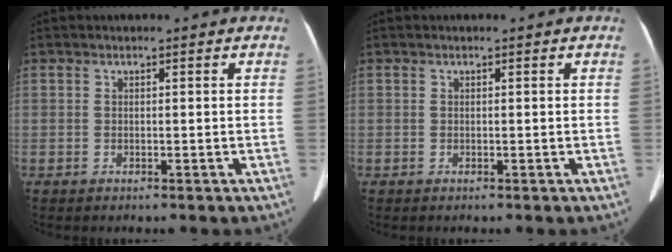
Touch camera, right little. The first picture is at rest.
{"total": 0.0}